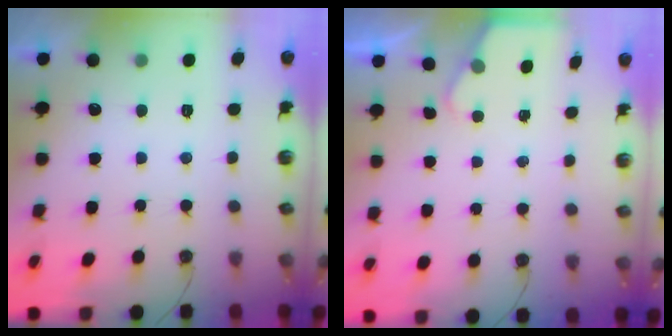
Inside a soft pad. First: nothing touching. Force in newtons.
{"total": 1.7, "press": 1.7, "slide": 0.3}